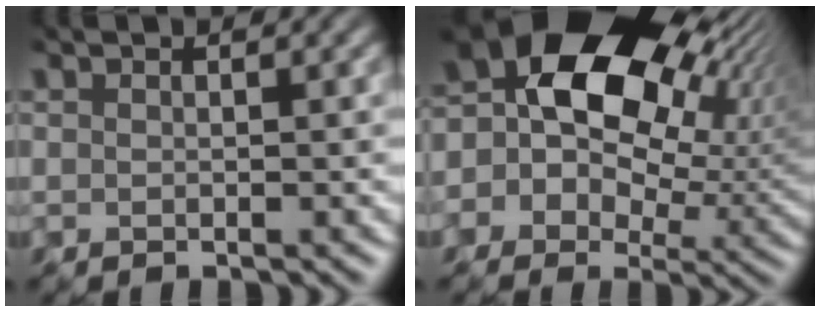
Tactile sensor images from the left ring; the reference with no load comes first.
{"total": 17.1, "force": [5.8, 11.0, 11.7], "torque": [-0.177, 0.035, 0.095]}